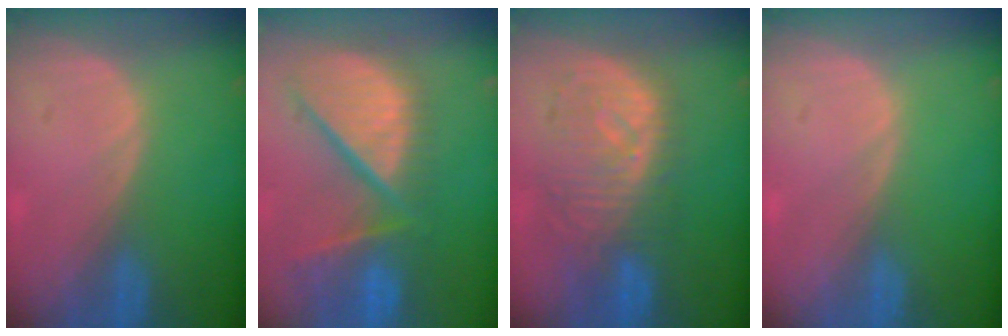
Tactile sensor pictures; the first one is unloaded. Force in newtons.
{"total": 13.2, "press": 11.0, "slide": 7.3}
{"total": 9.8, "press": 9.0, "slide": 3.8}
{"total": 0.0}